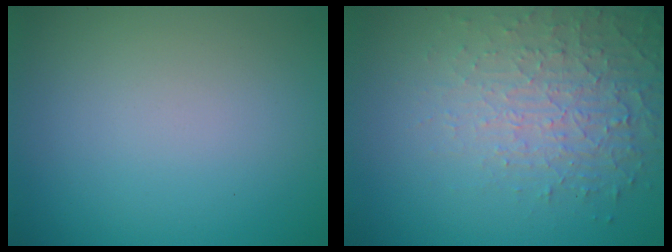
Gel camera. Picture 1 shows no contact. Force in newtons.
{"total": 5.2, "press": 3.3, "slide": 3.9}